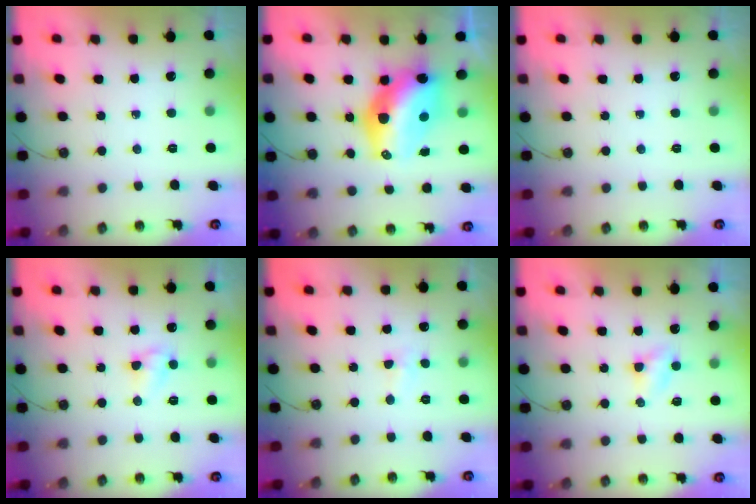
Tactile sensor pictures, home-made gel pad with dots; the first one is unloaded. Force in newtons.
{"total": 15.0, "press": 14.4, "slide": 4.4}
{"total": 0.0}
{"total": 4.2, "press": 4.2, "slide": 0.3}
{"total": 2.4, "press": 2.3, "slide": 0.4}
{"total": 2.7, "press": 2.7, "slide": 0.3}